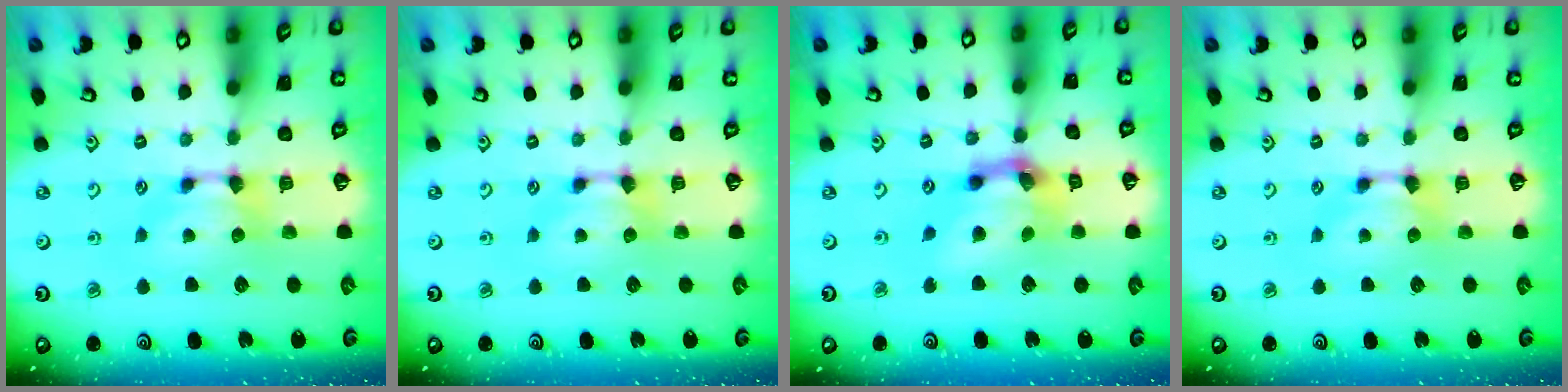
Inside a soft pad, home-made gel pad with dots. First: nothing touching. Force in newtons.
{"total": 0.0}
{"total": 7.2, "press": 6.7, "slide": 2.6}
{"total": 0.0}